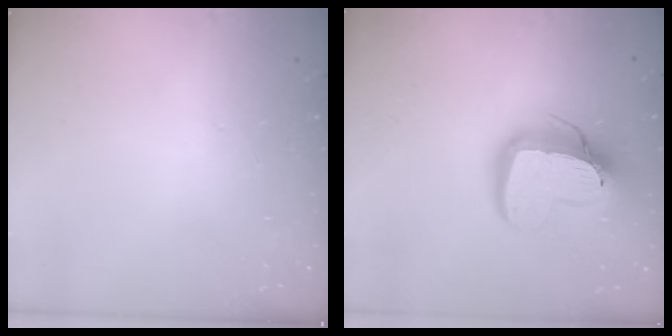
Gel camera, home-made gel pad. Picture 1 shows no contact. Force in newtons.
{"total": 18.9, "press": 18.8, "slide": 1.6}